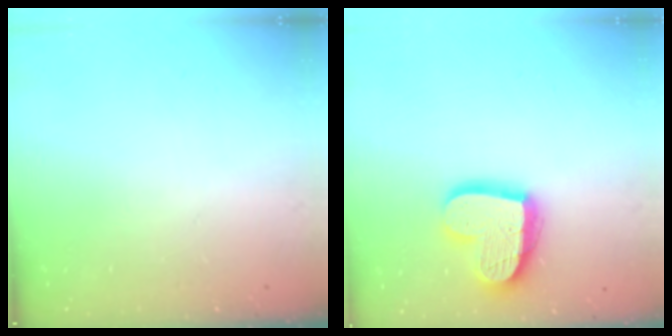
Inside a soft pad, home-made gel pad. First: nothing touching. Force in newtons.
{"total": 17.2, "press": 17.1, "slide": 1.5}